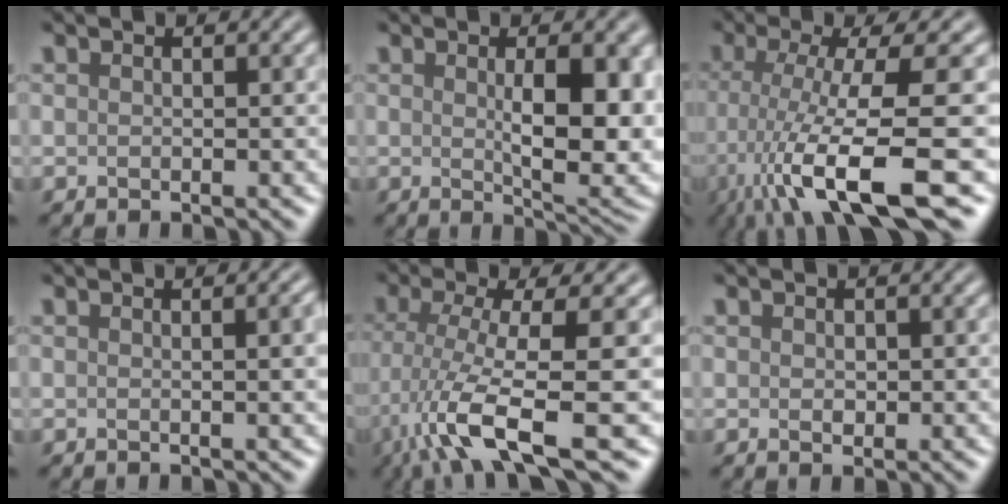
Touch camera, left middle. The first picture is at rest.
{"total": 7.5, "force": [0.5, 2.2, 7.2], "torque": [-0.099, -0.006, 0.019]}
{"total": 10.5, "force": [-4.1, 2.5, 9.4], "torque": [-0.168, -0.008, -0.069]}
{"total": 3.3, "force": [0.3, 1.3, 3.0], "torque": [-0.016, 0.013, 0.000]}
{"total": 8.2, "force": [-3.1, 1.7, 7.4], "torque": [-0.138, -0.004, -0.056]}
{"total": 0.7, "force": [0.1, 0.5, 0.5], "torque": [-0.008, 0.001, 0.006]}